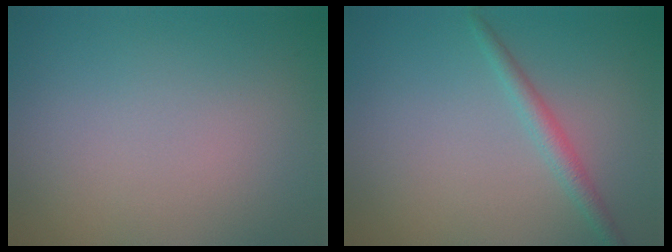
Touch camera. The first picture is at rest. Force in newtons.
{"total": 1.8, "press": 1.8, "slide": 0.0}